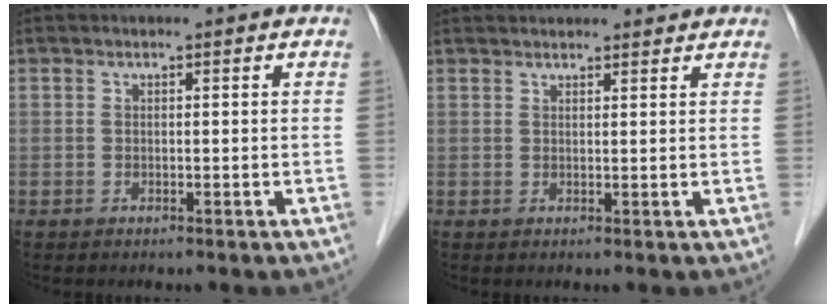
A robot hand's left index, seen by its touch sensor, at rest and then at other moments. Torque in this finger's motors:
{"motor_torque": [0.29, -0.40, 0.25, 0.07]}